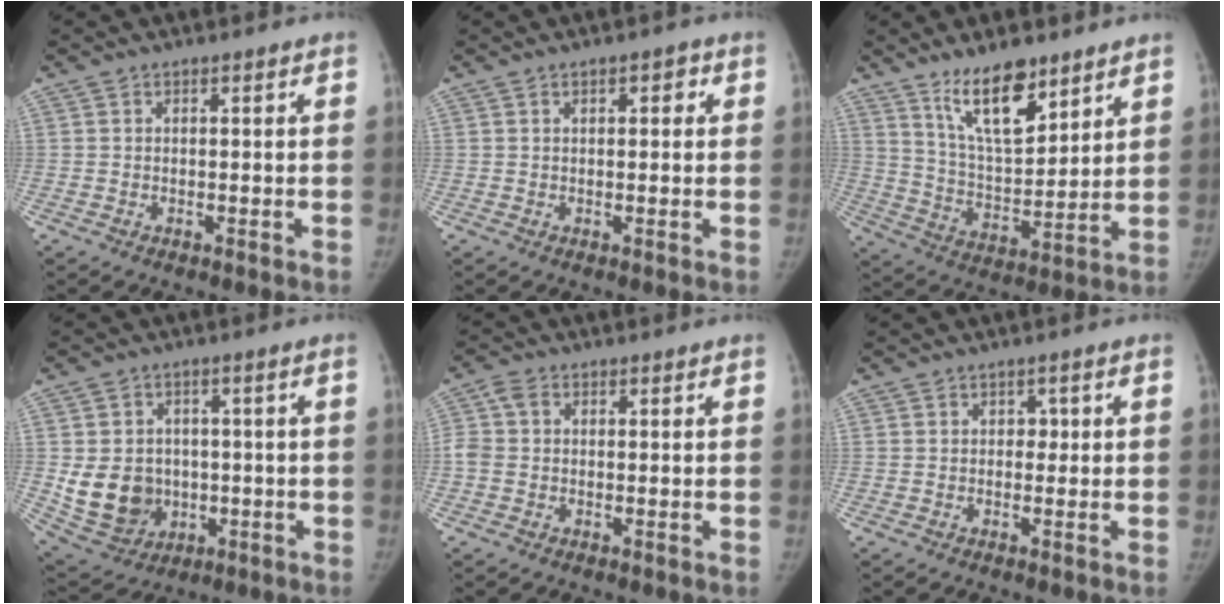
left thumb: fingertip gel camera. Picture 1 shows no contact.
{"total": 2.2, "force": [0.8, 1.3, 1.6], "torque": [-0.010, 0.002, 0.007]}
{"total": 13.2, "force": [9.0, 5.0, 8.3], "torque": [-0.114, -0.064, 0.169]}
{"total": 10.9, "force": [-0.9, 9.4, 5.4], "torque": [-0.063, 0.005, 0.012]}
{"total": 4.0, "force": [0.2, 3.3, 2.4], "torque": [-0.055, 0.012, 0.000]}
{"total": 1.3, "force": [0.2, 1.0, 0.9], "torque": [0.005, 0.005, -0.001]}